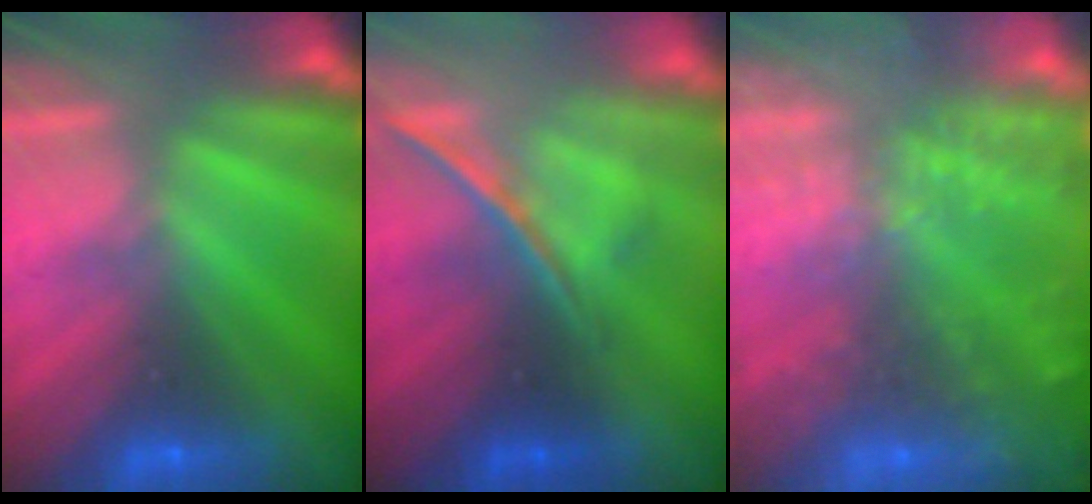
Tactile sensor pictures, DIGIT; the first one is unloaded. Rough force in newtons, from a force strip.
{"total": 1.7}
{"total": 6.5}